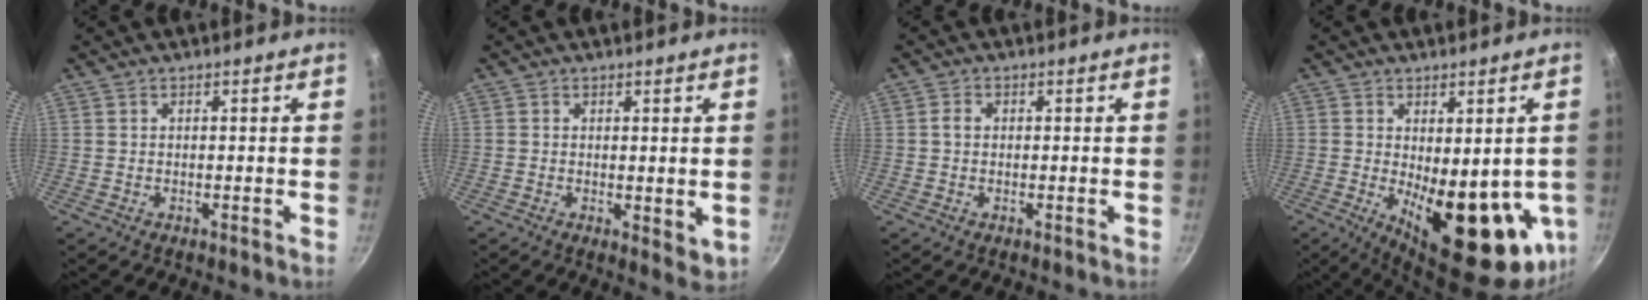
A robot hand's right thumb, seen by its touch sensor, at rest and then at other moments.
{"total": 3.3, "force": [0.5, 1.8, 2.7], "torque": [-0.037, -0.008, 0.009]}
{"total": 1.7, "force": [0.2, 1.3, 1.0], "torque": [-0.016, 0.007, 0.001]}
{"total": 17.6, "force": [-2.5, 7.5, 15.7], "torque": [-0.186, -0.032, -0.016]}